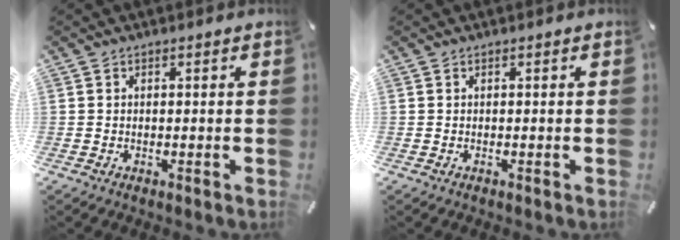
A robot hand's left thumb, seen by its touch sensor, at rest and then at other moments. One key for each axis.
{"total": 0.0}